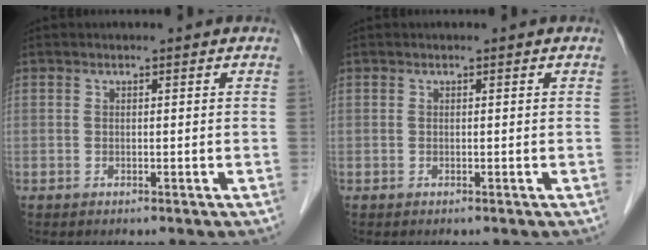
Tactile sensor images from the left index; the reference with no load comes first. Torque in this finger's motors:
{"motor_torque": [0.00, 0.00, 0.00, 0.00]}